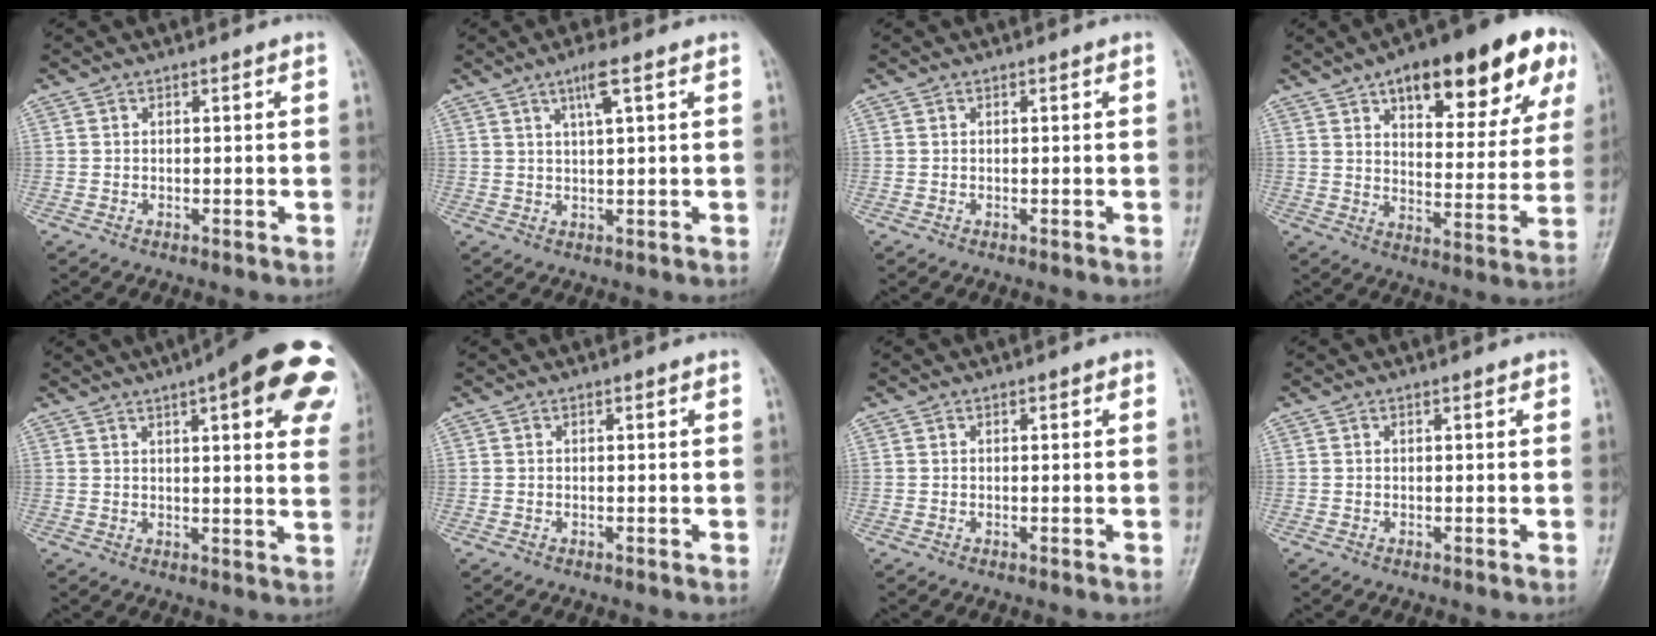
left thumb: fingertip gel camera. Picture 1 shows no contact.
{"total": 4.1, "force": [2.1, 0.4, 3.5], "torque": [-0.071, -0.004, 0.042]}
{"total": 0.0}
{"total": 23.4, "force": [12.3, 9.1, 17.8], "torque": [-0.203, -0.017, 0.174]}
{"total": 22.0, "force": [10.3, 6.0, 18.4], "torque": [-0.204, -0.005, 0.121]}
{"total": 0.6, "force": [0.2, 0.2, 0.5], "torque": [-0.007, 0.002, 0.002]}
{"total": 1.3, "force": [0.5, 0.5, 1.0], "torque": [-0.012, 0.003, 0.005]}
{"total": 0.8, "force": [0.4, 0.3, 0.5], "torque": [-0.007, 0.000, 0.003]}